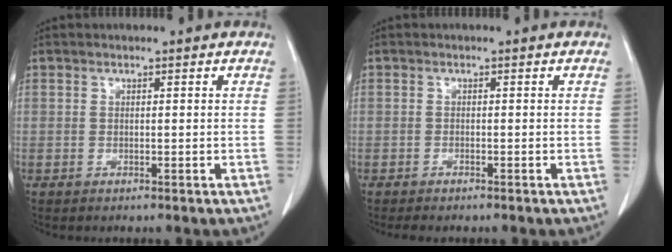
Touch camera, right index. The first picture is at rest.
{"total": 1.9, "force": [-1.6, 0.4, 0.8], "torque": [-0.013, -0.004, -0.019]}